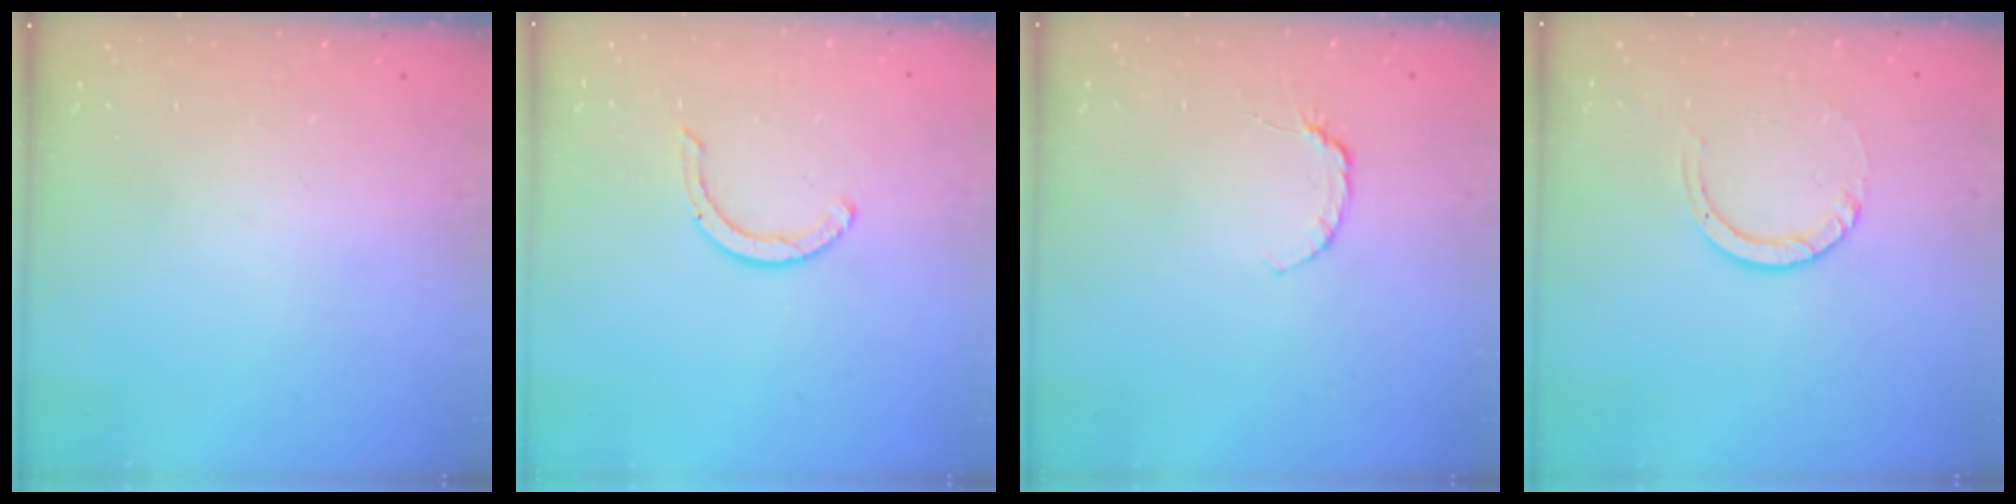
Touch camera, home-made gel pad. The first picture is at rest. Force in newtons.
{"total": 3.1, "press": 3.0, "slide": 0.3}
{"total": 4.0, "press": 4.0, "slide": 0.5}
{"total": 3.0, "press": 3.0, "slide": 0.3}